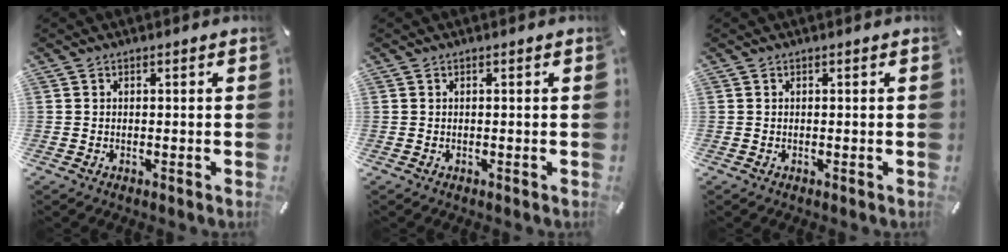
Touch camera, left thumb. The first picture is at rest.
{"total": 0.0}
{"total": 0.0}